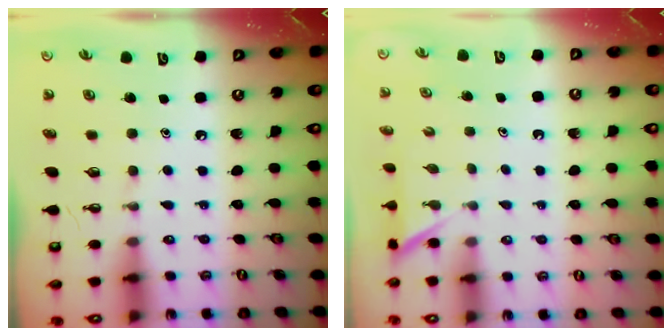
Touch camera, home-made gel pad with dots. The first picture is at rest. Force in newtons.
{"total": 1.6, "press": 1.6, "slide": 0.2}